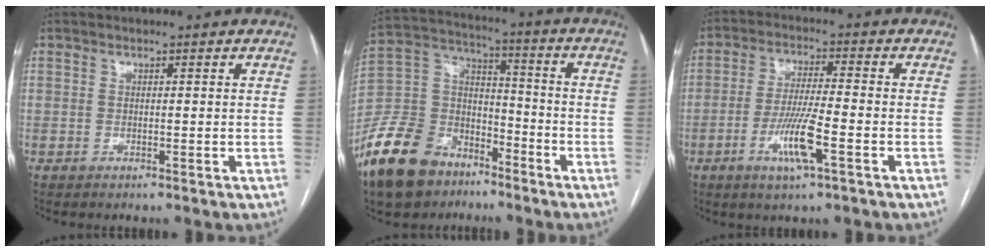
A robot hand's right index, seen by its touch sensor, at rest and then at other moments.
{"total": 16.2, "force": [-11.0, 9.6, 6.9], "torque": [-0.158, 0.026, -0.207]}
{"total": 8.6, "force": [-3.5, 0.6, 7.8], "torque": [-0.151, -0.009, -0.063]}